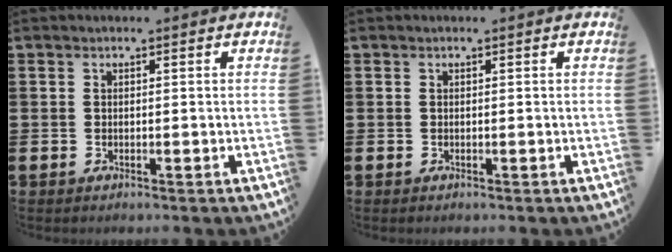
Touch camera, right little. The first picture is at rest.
{"total": 0.0}